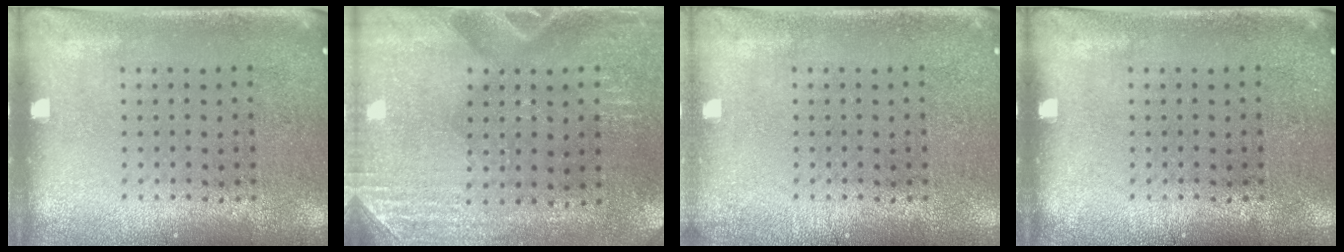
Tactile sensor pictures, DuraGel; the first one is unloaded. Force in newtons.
{"total": 2.8, "press": 2.5, "slide": 1.2}
{"total": 0.7, "press": 0.7, "slide": 0.0}
{"total": 0.0}